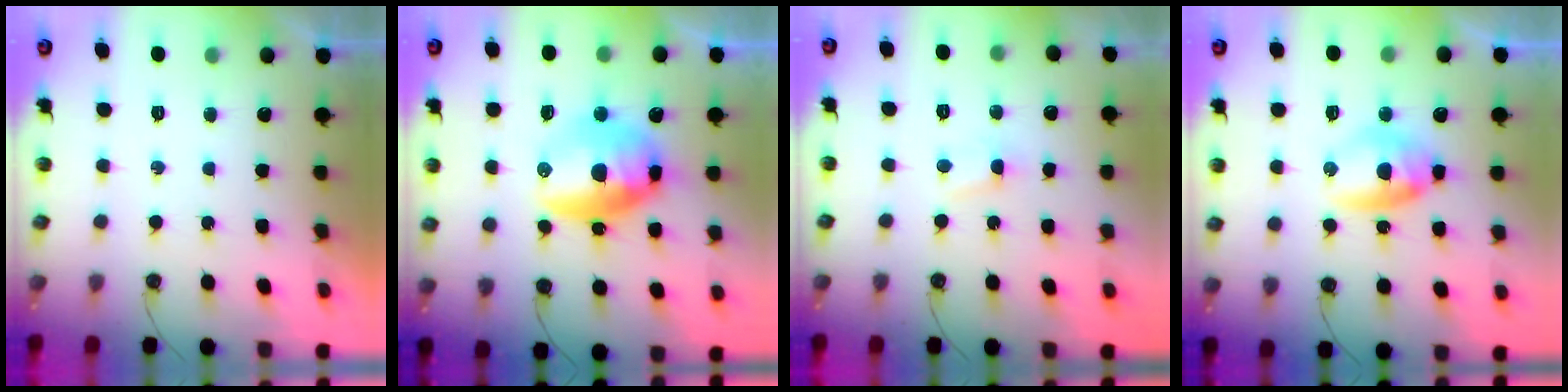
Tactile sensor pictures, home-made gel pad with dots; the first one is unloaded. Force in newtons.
{"total": 13.5, "press": 13.2, "slide": 2.9}
{"total": 2.8, "press": 2.8, "slide": 0.4}
{"total": 7.5, "press": 7.5, "slide": 1.0}